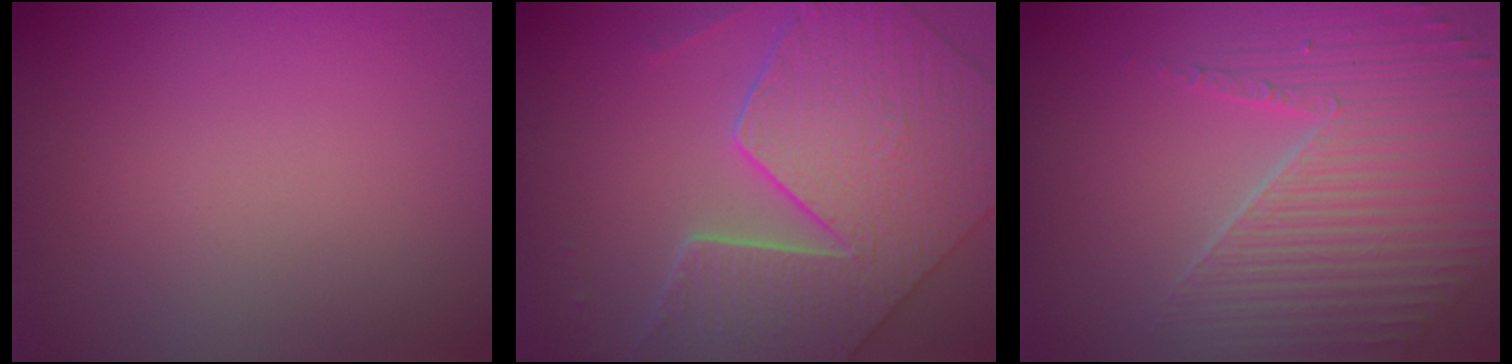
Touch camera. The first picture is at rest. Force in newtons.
{"total": 8.6, "press": 7.0, "slide": 5.1}
{"total": 5.2, "press": 4.8, "slide": 2.1}